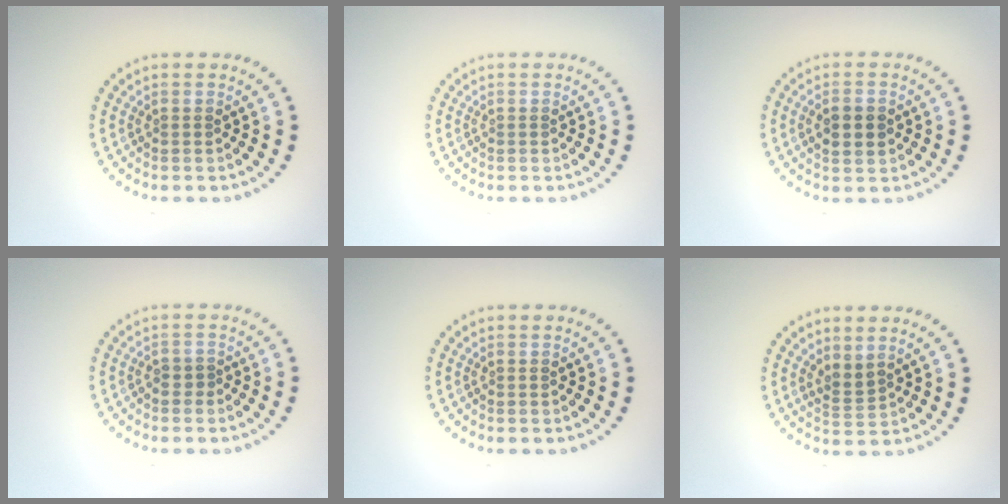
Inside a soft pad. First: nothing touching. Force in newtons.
{"total": 0.0}
{"total": 2.4, "press": 2.4, "slide": 0.1}
{"total": 0.9, "press": 0.6, "slide": 0.6}
{"total": 0.0}
{"total": 1.7, "press": 1.3, "slide": 1.1}